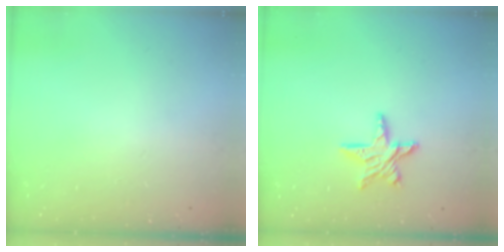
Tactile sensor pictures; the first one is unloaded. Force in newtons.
{"total": 9.7, "press": 9.6, "slide": 0.9}